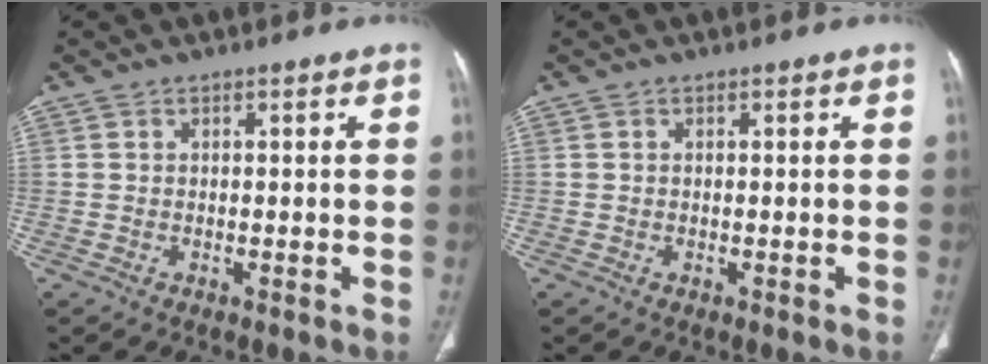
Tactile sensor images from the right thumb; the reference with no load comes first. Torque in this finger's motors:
{"motor_torque": [0.35, -0.14, 0.23, -0.60, -0.05]}